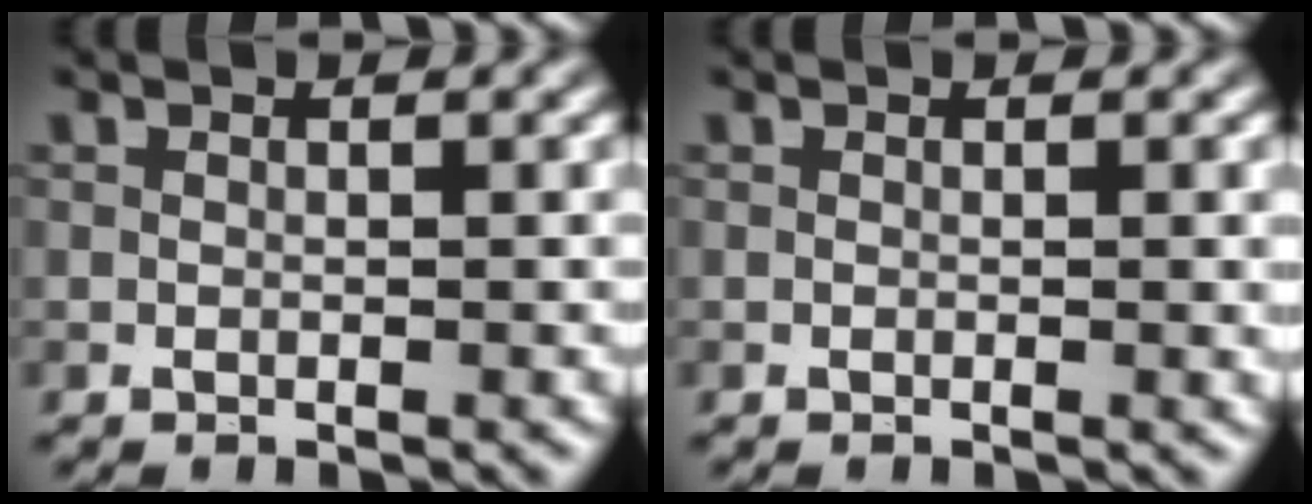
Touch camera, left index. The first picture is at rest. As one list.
[{"total": 0.7, "force": [0.0, 0.1, 0.7], "torque": [-0.009, -0.001, 0.000]}]